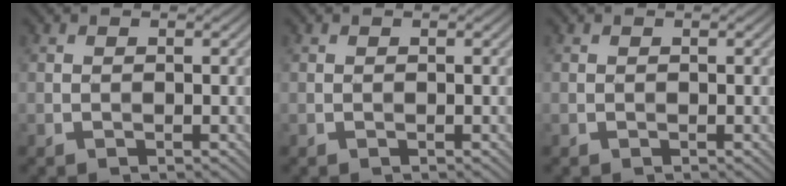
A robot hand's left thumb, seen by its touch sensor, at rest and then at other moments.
{"total": 0.0}
{"total": 0.0}